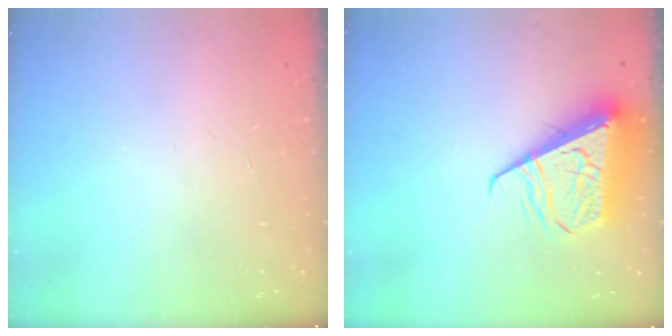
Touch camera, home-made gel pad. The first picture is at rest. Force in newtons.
{"total": 12.1, "press": 11.9, "slide": 1.7}